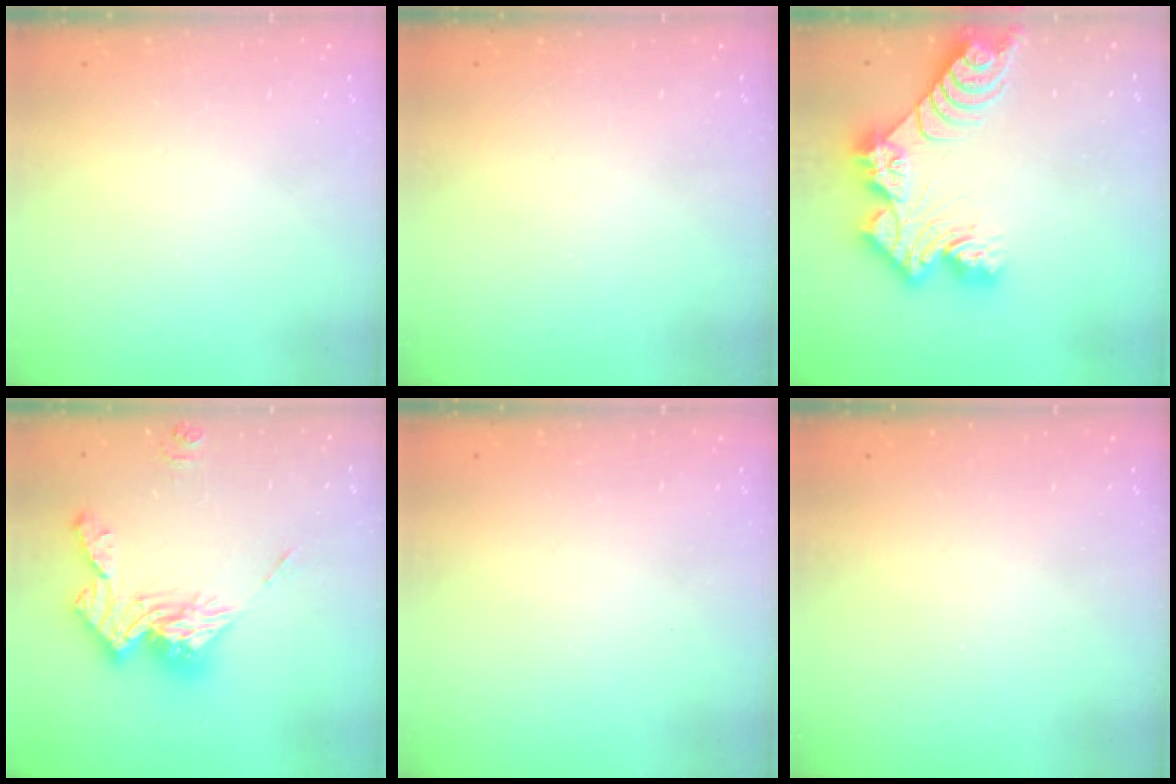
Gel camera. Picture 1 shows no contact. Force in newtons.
{"total": 0.0}
{"total": 13.6, "press": 13.6, "slide": 0.5}
{"total": 17.1, "press": 17.0, "slide": 0.9}
{"total": 0.0}
{"total": 0.0}